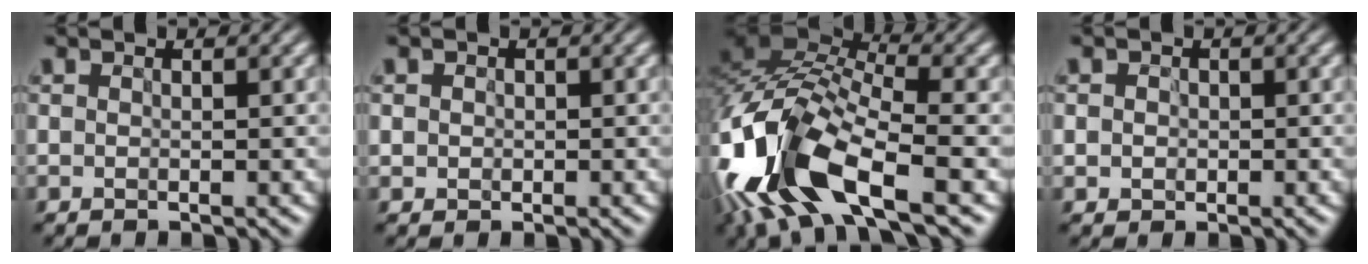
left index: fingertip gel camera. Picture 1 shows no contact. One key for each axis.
{"total": 1.6, "fx": 0.6, "fy": 1.4, "fz": 0.5, "tx": 0.012, "ty": 0.014, "tz": -0.005}
{"total": 12.3, "fx": -5.3, "fy": 4.9, "fz": 10.0, "tx": -0.208, "ty": 0.000, "tz": -0.107}
{"total": 2.1, "fx": 0.5, "fy": 2.0, "fz": 0.7, "tx": 0.011, "ty": 0.018, "tz": -0.015}